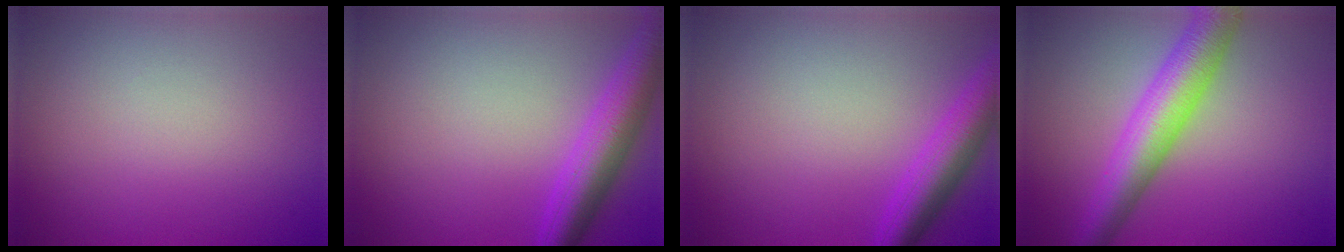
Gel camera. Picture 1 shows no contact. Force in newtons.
{"total": 5.4, "press": 5.4, "slide": 0.1}
{"total": 4.4, "press": 4.4, "slide": 0.3}
{"total": 7.0, "press": 7.0, "slide": 0.1}